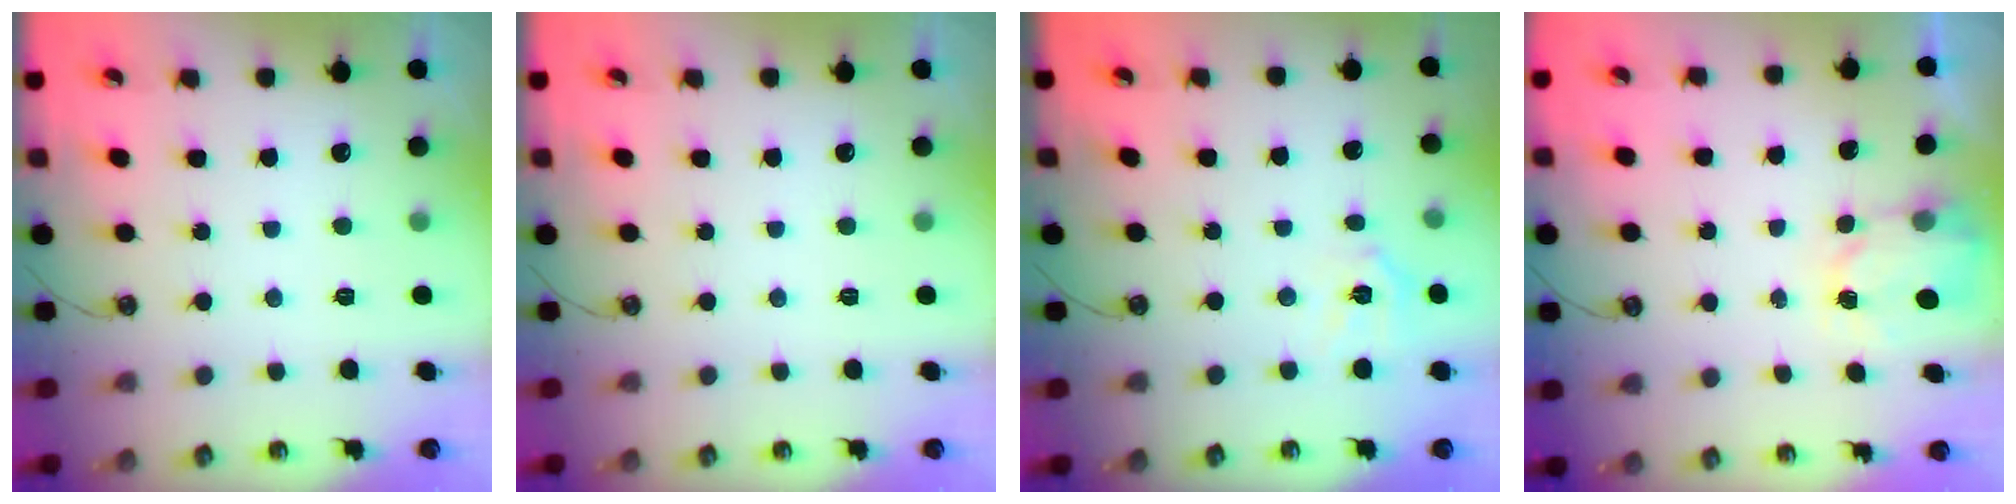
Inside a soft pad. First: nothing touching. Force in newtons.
{"total": 0.0}
{"total": 7.9, "press": 7.8, "slide": 0.9}
{"total": 2.7, "press": 2.6, "slide": 0.4}